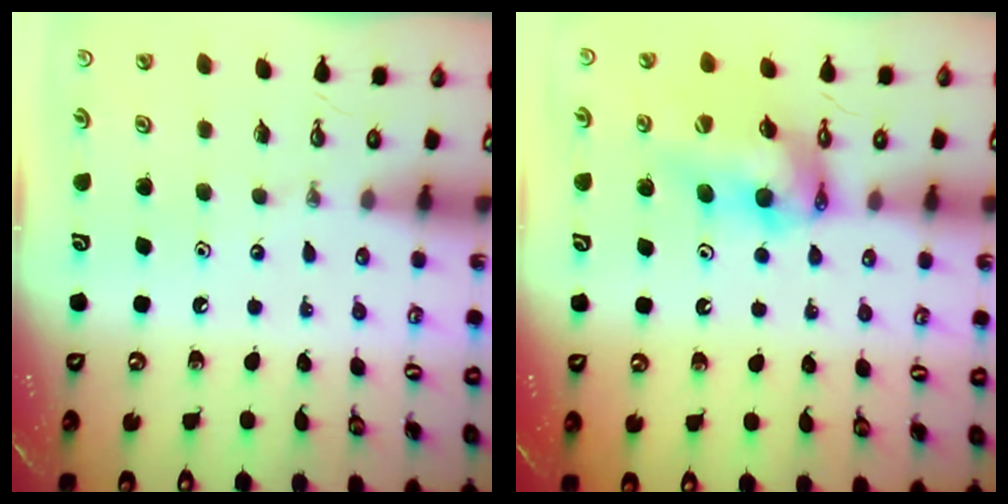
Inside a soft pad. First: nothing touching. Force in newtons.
{"total": 12.5, "press": 12.4, "slide": 1.6}